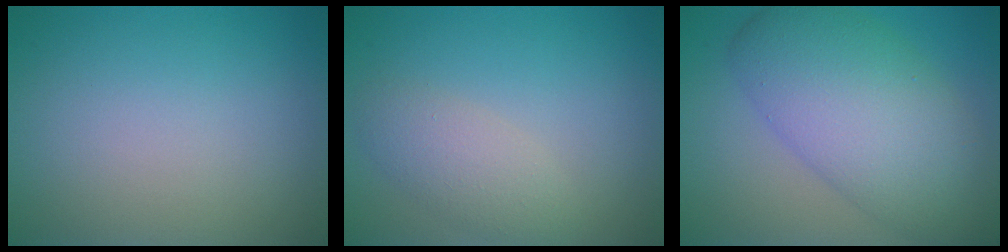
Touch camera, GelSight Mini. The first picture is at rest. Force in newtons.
{"total": 2.8, "press": 2.8, "slide": 0.1}
{"total": 9.3, "press": 9.3, "slide": 0.1}